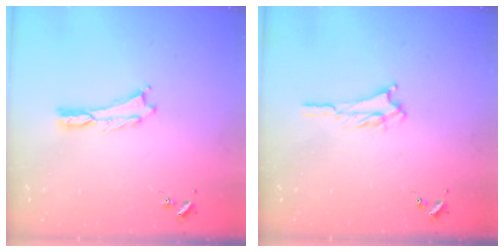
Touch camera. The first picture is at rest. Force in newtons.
{"total": 1.7, "press": 1.6, "slide": 0.3}